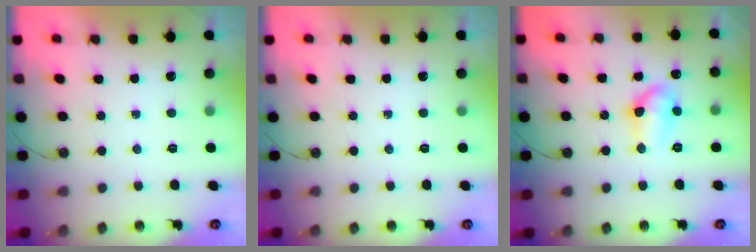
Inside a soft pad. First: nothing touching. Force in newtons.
{"total": 0.0}
{"total": 8.8, "press": 8.8, "slide": 1.0}